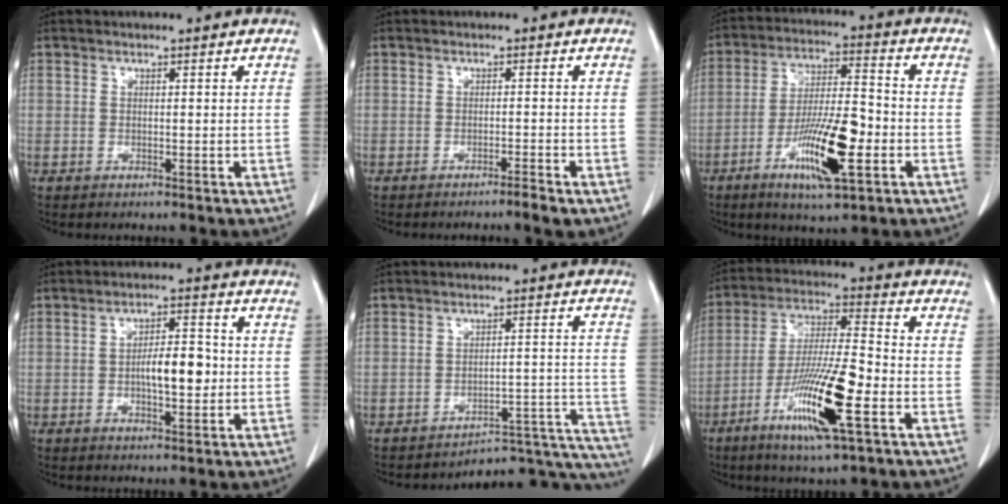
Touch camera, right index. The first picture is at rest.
{"total": 1.9, "force": [-1.5, -0.2, 1.1], "torque": [-0.018, -0.001, -0.022]}
{"total": 13.1, "force": [-4.8, 2.3, 12.0], "torque": [-0.224, -0.009, -0.082]}
{"total": 6.8, "force": [-0.6, 2.2, 6.4], "torque": [-0.110, 0.009, -0.010]}
{"total": 13.7, "force": [-13.2, 3.4, 1.8], "torque": [0.015, 0.069, -0.160]}
{"total": 15.3, "force": [-6.2, 1.3, 13.9], "torque": [-0.268, -0.020, -0.112]}